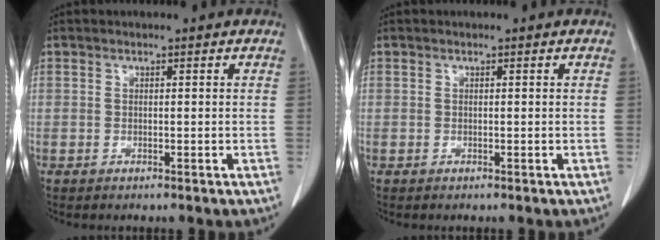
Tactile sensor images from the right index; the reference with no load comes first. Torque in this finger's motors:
{"motor_torque": [0.00, 0.00, 0.02, -0.01]}